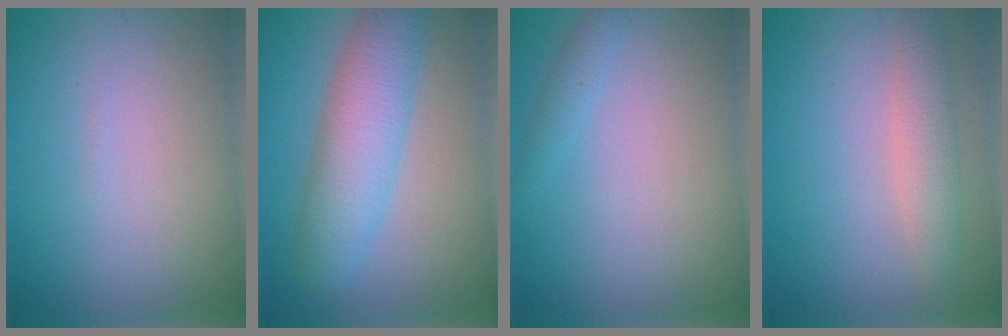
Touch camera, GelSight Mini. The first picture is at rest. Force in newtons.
{"total": 6.2, "press": 6.2, "slide": 0.2}
{"total": 1.2, "press": 1.2, "slide": 0.1}
{"total": 2.8, "press": 2.8, "slide": 0.0}